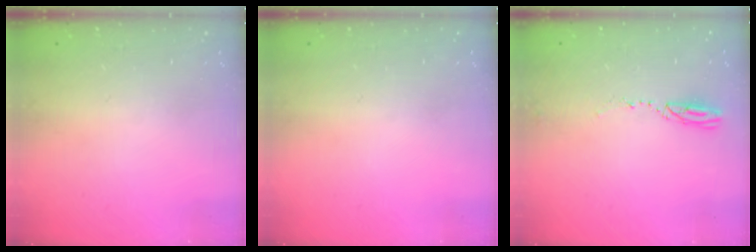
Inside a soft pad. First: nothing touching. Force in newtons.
{"total": 0.0}
{"total": 3.3, "press": 3.1, "slide": 1.2}